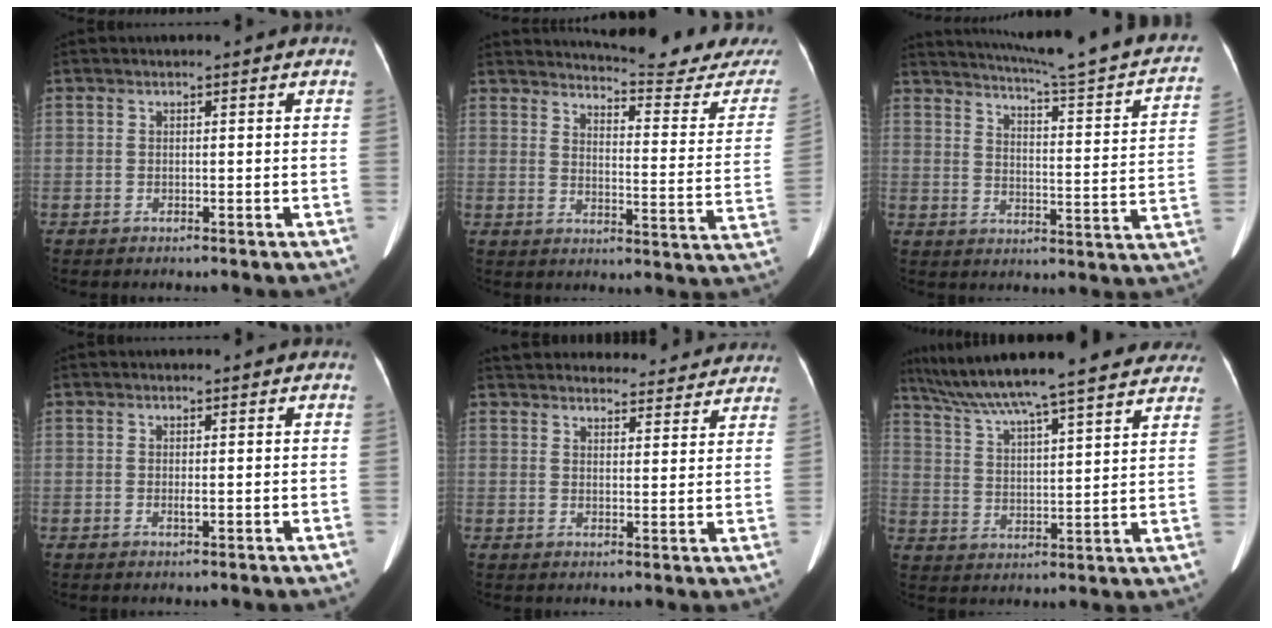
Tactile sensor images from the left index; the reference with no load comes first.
{"total": 20.2, "force": [19.6, 0.2, 5.0], "torque": [-0.074, -0.121, 0.224]}
{"total": 25.0, "force": [21.8, 1.0, 12.2], "torque": [-0.178, -0.055, 0.265]}
{"total": 0.6, "force": [0.1, 0.0, 0.6], "torque": [-0.017, 0.000, 0.002]}
{"total": 23.6, "force": [22.0, 6.1, 5.7], "torque": [-0.093, 0.014, 0.280]}
{"total": 27.2, "force": [23.8, 3.0, 12.8], "torque": [-0.211, 0.003, 0.324]}